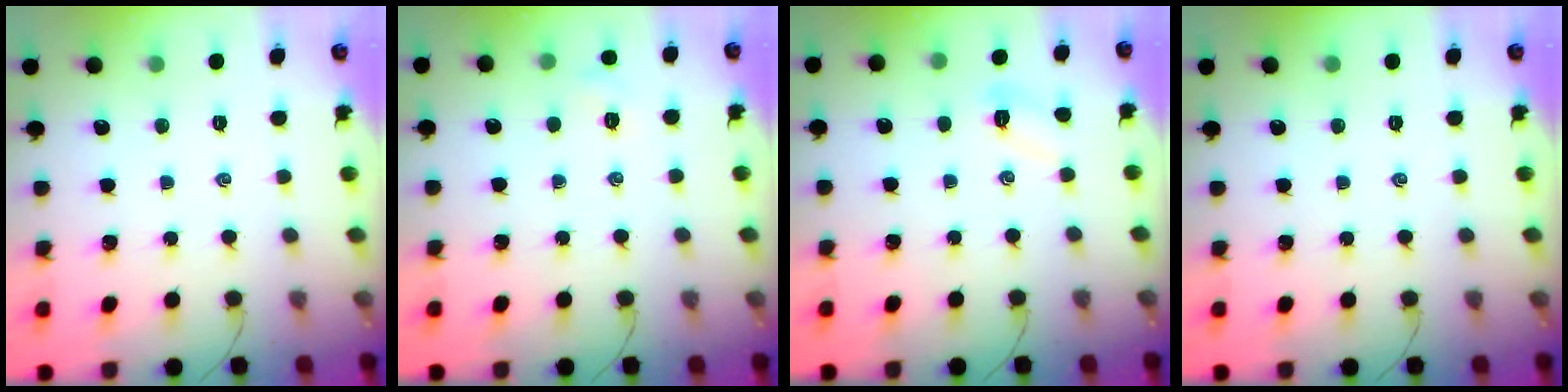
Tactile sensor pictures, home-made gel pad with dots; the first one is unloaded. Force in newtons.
{"total": 3.5, "press": 3.3, "slide": 1.0}
{"total": 4.3, "press": 4.2, "slide": 1.1}
{"total": 0.0}